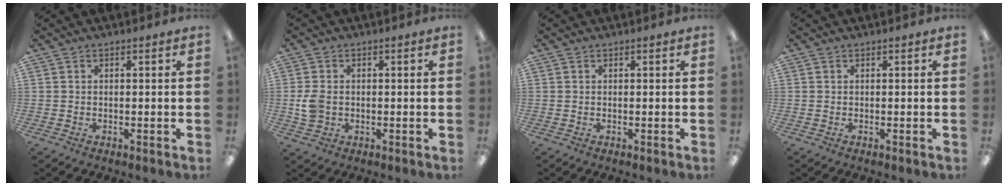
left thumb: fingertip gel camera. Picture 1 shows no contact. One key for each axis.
{"total": 4.8, "fx": -0.1, "fy": 3.7, "fz": 3.0, "tx": -0.059, "ty": 0.001, "tz": -0.004}
{"total": 0.0}
{"total": 0.0}